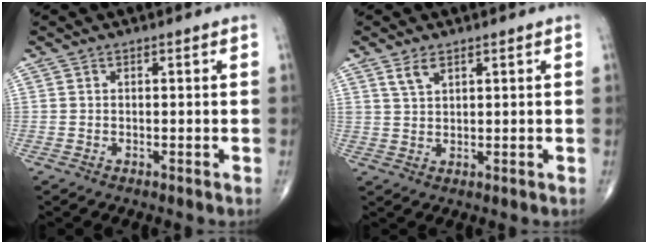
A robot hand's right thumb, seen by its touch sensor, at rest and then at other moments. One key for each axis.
{"total": 2.9, "fx": 1.9, "fy": 1.3, "fz": 1.8, "tx": -0.035, "ty": -0.006, "tz": 0.043}